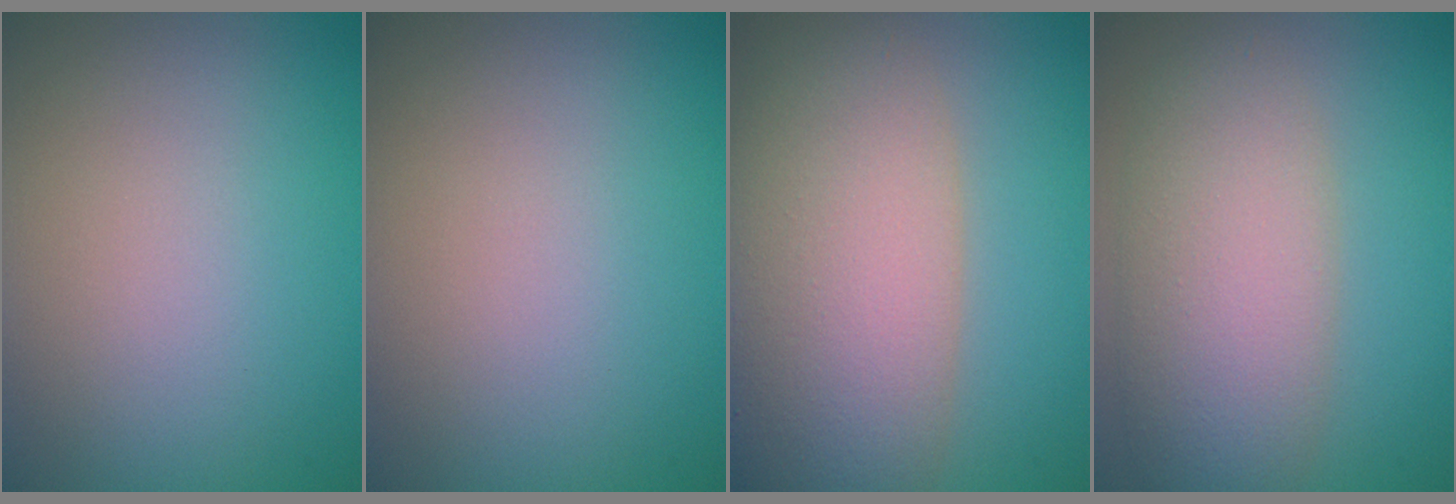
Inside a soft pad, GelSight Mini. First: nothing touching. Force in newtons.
{"total": 0.0}
{"total": 10.2, "press": 10.2, "slide": 0.5}
{"total": 6.6, "press": 6.6, "slide": 0.4}